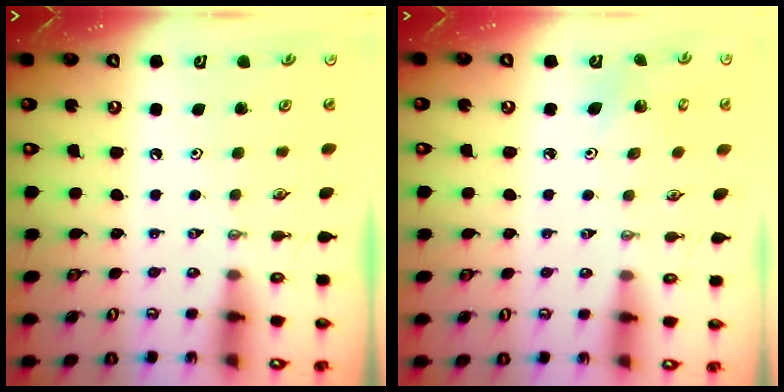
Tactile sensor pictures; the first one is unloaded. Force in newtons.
{"total": 2.3, "press": 2.3, "slide": 0.2}